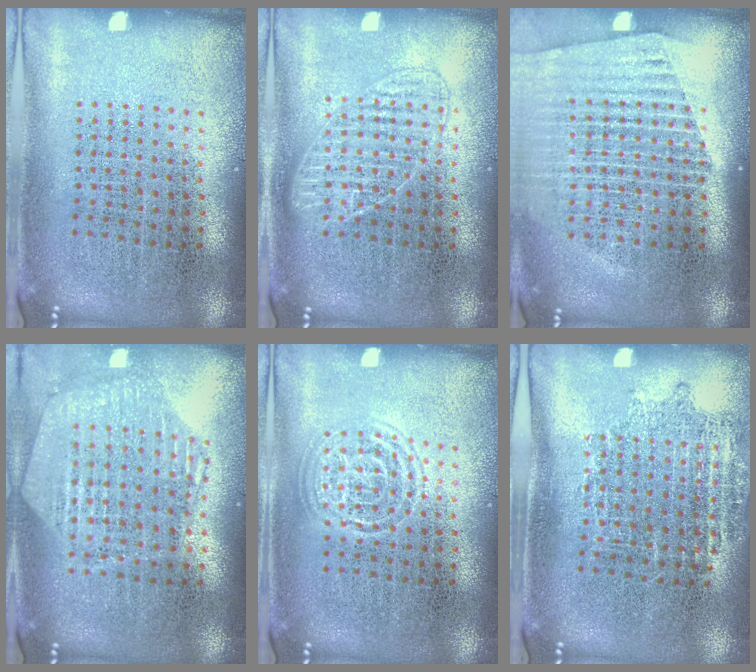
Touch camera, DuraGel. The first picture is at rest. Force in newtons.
{"total": 2.0, "press": 2.0, "slide": 0.4}
{"total": 1.5, "press": 1.4, "slide": 0.5}
{"total": 1.1, "press": 1.1, "slide": 0.2}
{"total": 1.4, "press": 1.4, "slide": 0.1}
{"total": 1.0, "press": 0.9, "slide": 0.4}